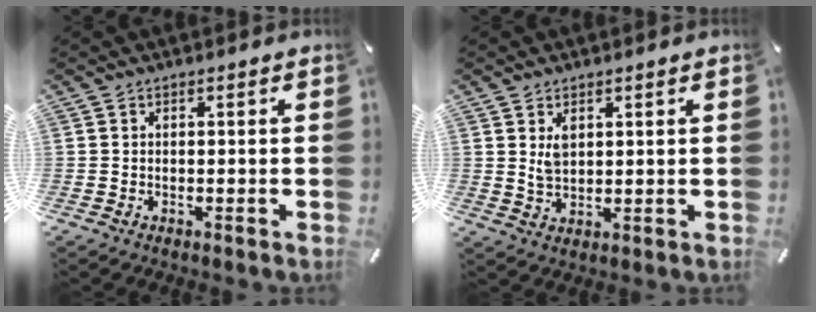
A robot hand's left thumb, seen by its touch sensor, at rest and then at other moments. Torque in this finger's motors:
{"motor_torque": [0.71, 0.87, 0.35, -0.43, 0.18]}